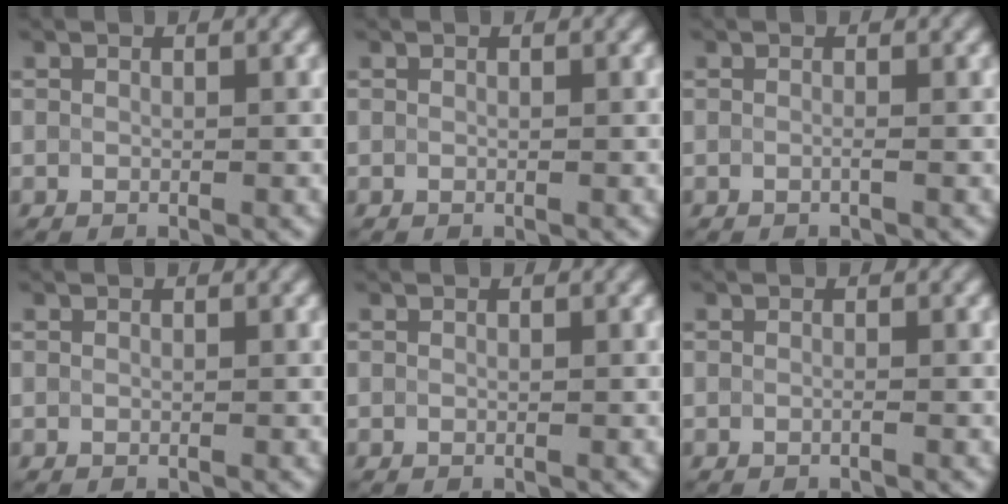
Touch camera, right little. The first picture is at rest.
{"total": 0.0}
{"total": 0.7, "force": [-0.5, 0.0, 0.4], "torque": [-0.005, -0.003, -0.012]}
{"total": 0.0}
{"total": 0.0}
{"total": 0.6, "force": [-0.5, 0.0, 0.3], "torque": [-0.005, -0.005, -0.011]}